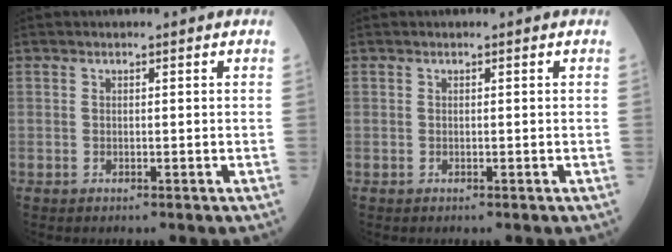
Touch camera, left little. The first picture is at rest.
{"total": 0.0}